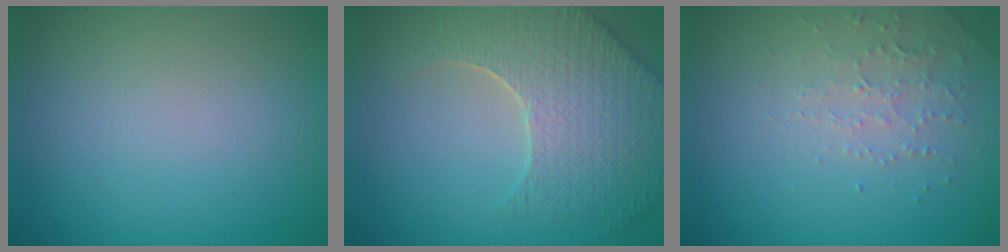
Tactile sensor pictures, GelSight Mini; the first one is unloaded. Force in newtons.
{"total": 6.8, "press": 5.4, "slide": 4.1}
{"total": 2.2, "press": 2.1, "slide": 0.6}